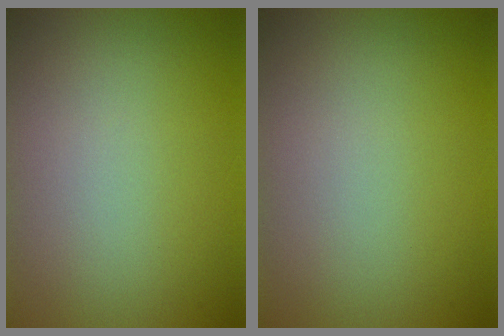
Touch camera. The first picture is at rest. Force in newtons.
{"total": 0.0}